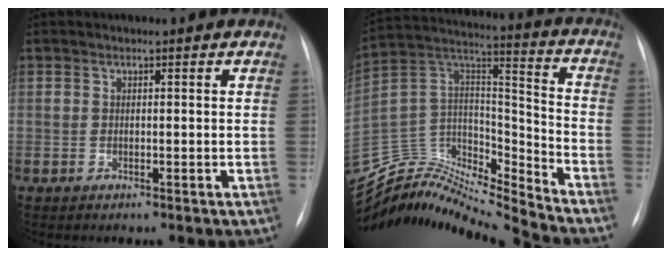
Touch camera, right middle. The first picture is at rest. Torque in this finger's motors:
{"motor_torque": [-0.52, -0.36, -0.25, -0.09]}